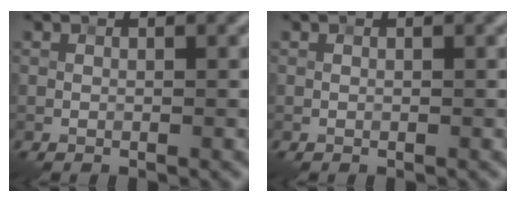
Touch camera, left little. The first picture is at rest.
{"total": 0.0}